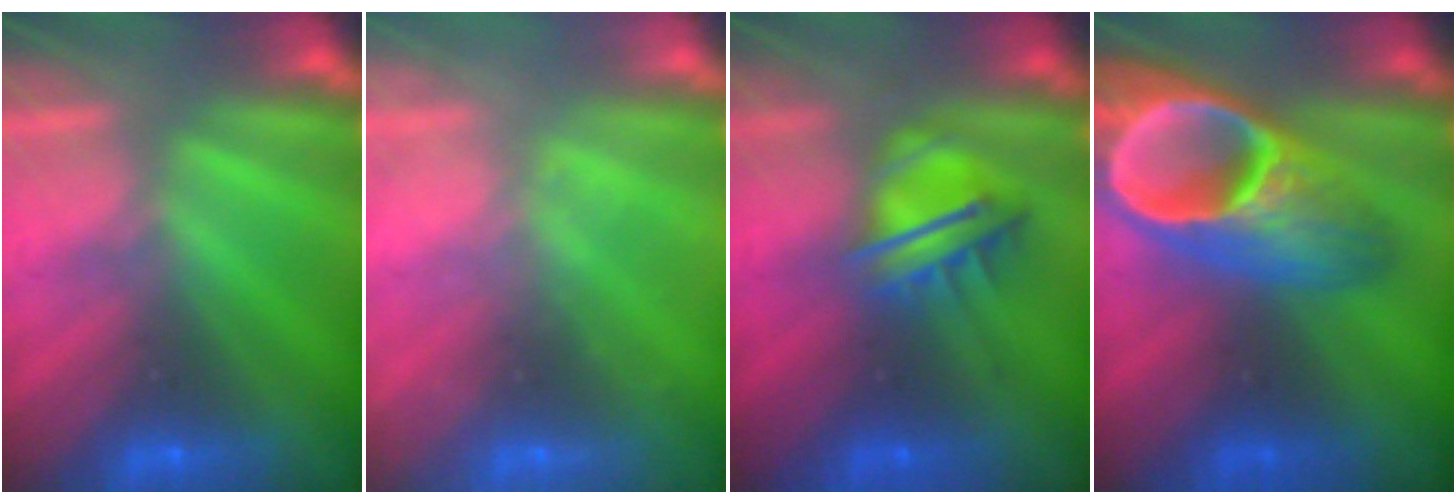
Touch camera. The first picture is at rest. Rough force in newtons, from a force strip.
{"total": 2.4}
{"total": 5.3}
{"total": 9.6}